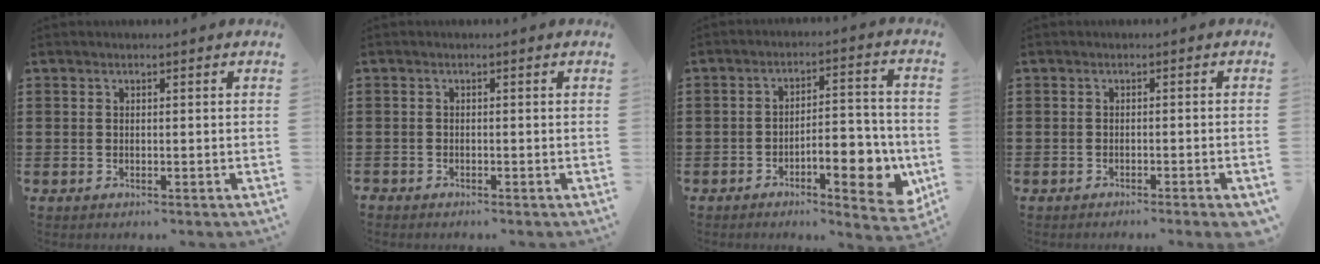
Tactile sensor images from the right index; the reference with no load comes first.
{"total": 0.6, "force": [-0.6, 0.1, -0.1], "torque": [0.000, 0.000, -0.013]}
{"total": 7.6, "force": [-3.5, 3.0, 6.1], "torque": [-0.072, 0.001, -0.061]}
{"total": 1.3, "force": [-1.2, 0.0, 0.6], "torque": [-0.011, -0.002, -0.022]}